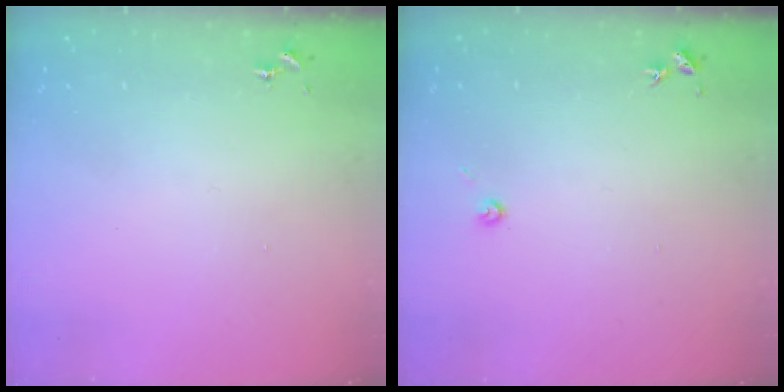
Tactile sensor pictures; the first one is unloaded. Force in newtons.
{"total": 3.0, "press": 3.0, "slide": 0.3}